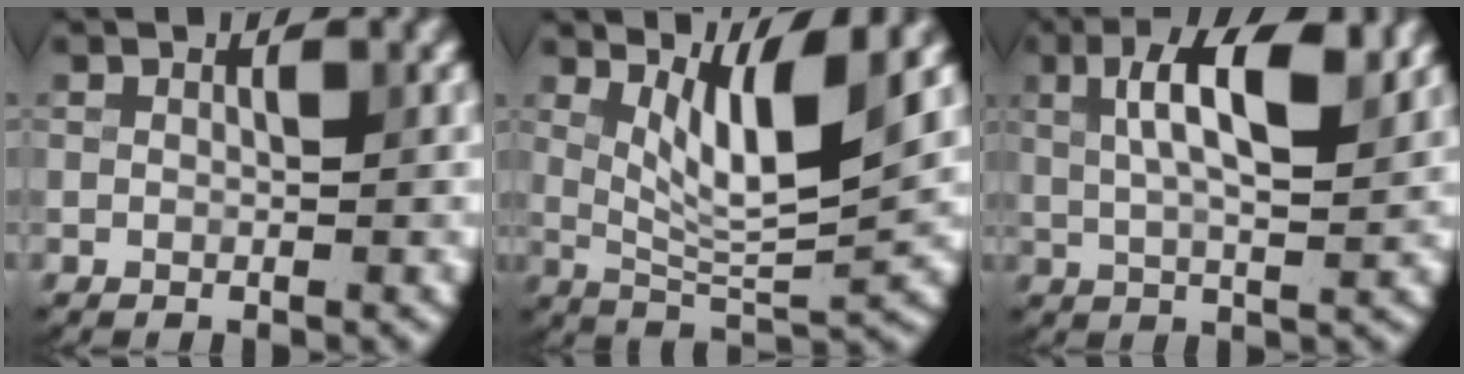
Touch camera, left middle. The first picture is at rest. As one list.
[{"total": 6.5, "force": [2.7, 1.2, 5.7], "torque": [-0.104, -0.010, 0.054]}, {"total": 7.2, "force": [2.7, 2.3, 6.3], "torque": [-0.108, 0.007, 0.043]}]